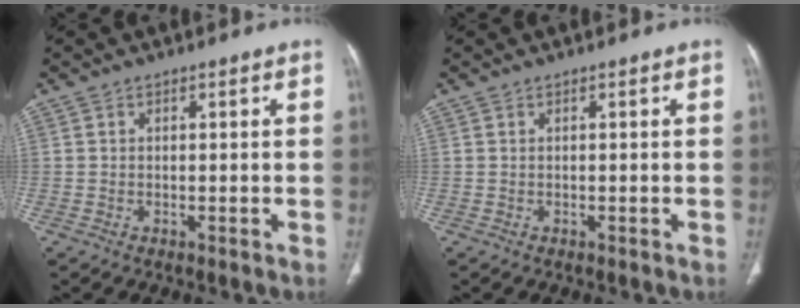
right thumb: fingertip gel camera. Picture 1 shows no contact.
{"total": 0.0}